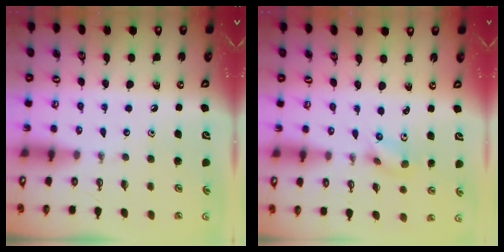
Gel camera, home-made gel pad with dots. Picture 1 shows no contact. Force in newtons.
{"total": 2.9, "press": 1.1, "slide": 2.7}